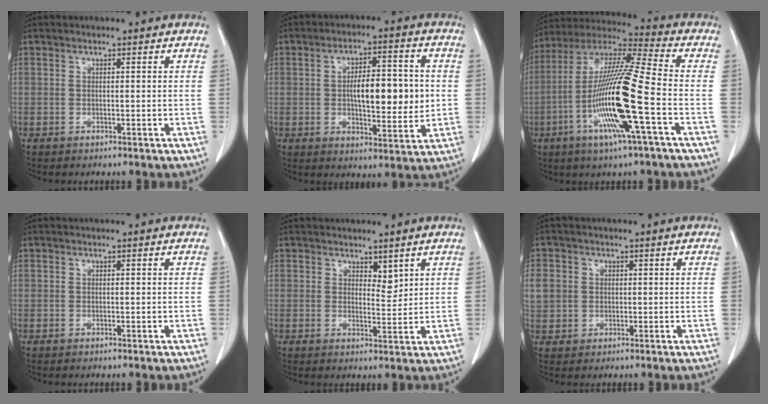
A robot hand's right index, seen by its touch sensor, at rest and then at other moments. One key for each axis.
{"total": 11.0, "fx": 0.2, "fy": 3.4, "fz": 10.5, "tx": -0.166, "ty": 0.010, "tz": 0.004}
{"total": 18.1, "fx": -5.2, "fy": -0.2, "fz": 17.4, "tx": -0.348, "ty": -0.015, "tz": -0.107}
{"total": 0.0}
{"total": 2.6, "fx": 1.9, "fy": 1.1, "fz": 1.4, "tx": -0.019, "ty": -0.009, "tz": 0.035}
{"total": 5.8, "fx": 1.1, "fy": 5.4, "fz": 2.0, "tx": -0.063, "ty": 0.012, "tz": 0.028}